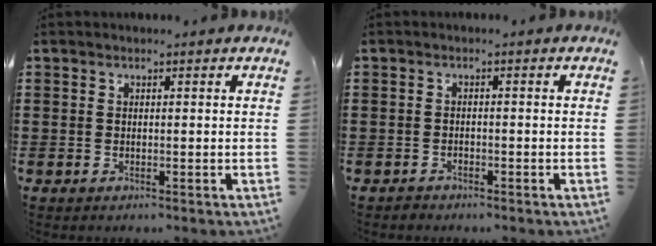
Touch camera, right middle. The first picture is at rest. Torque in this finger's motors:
{"motor_torque": [1.12, 1.02, 0.00, 0.01]}